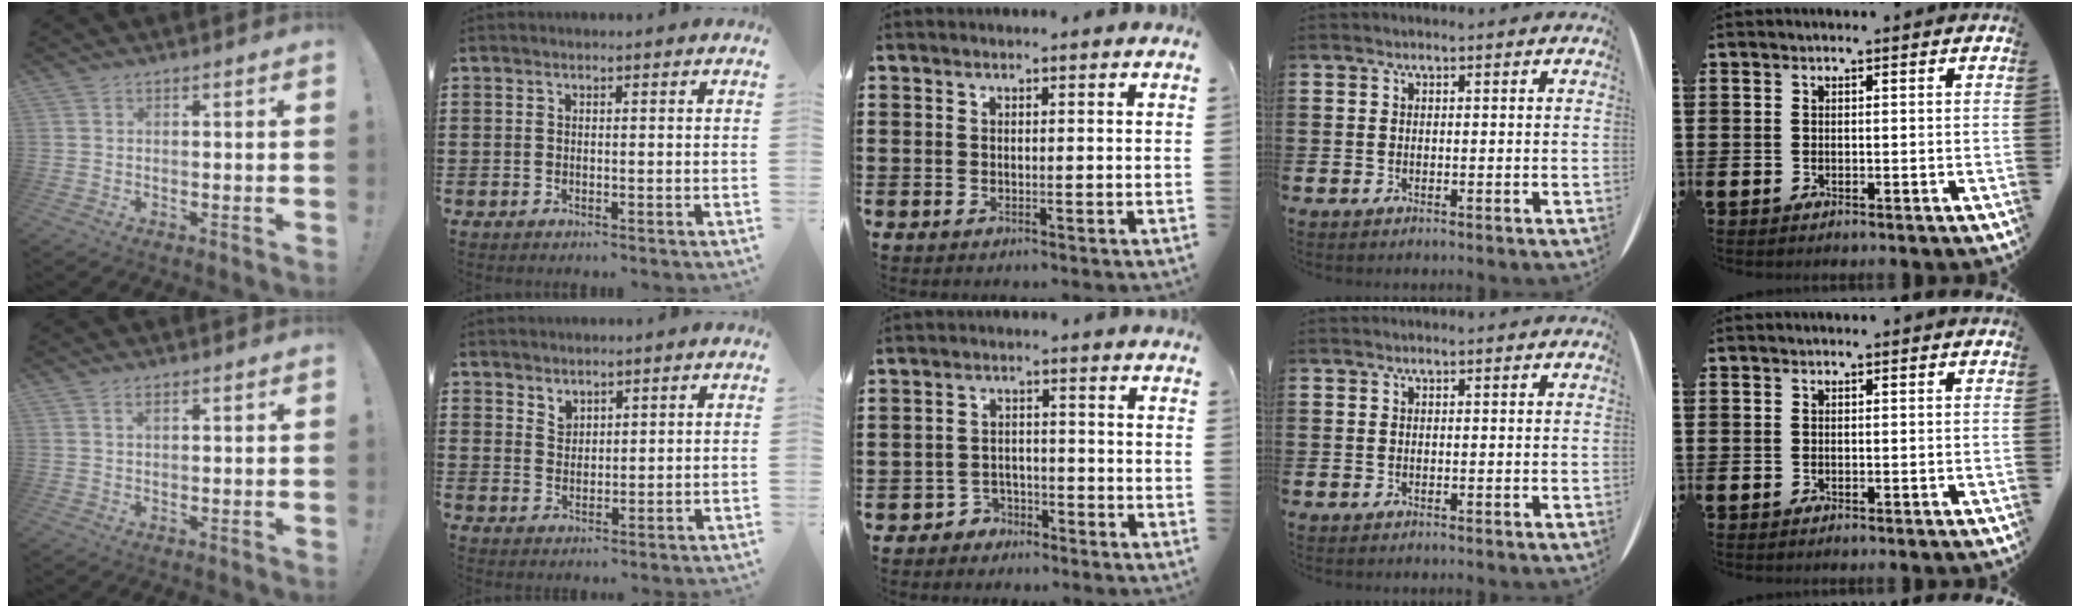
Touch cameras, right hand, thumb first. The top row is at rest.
{"thumb": {"total": 1.2, "force": [0.6, 0.4, 1.0], "torque": [-0.021, 0.001, 0.009]}, "index": {"total": 2.3, "force": [2.1, 1.0, 0.0], "torque": [-0.004, 0.000, 0.042]}, "middle": {"total": 2.8, "force": [-2.5, 1.2, 0.0], "torque": [-0.010, 0.002, -0.056]}}